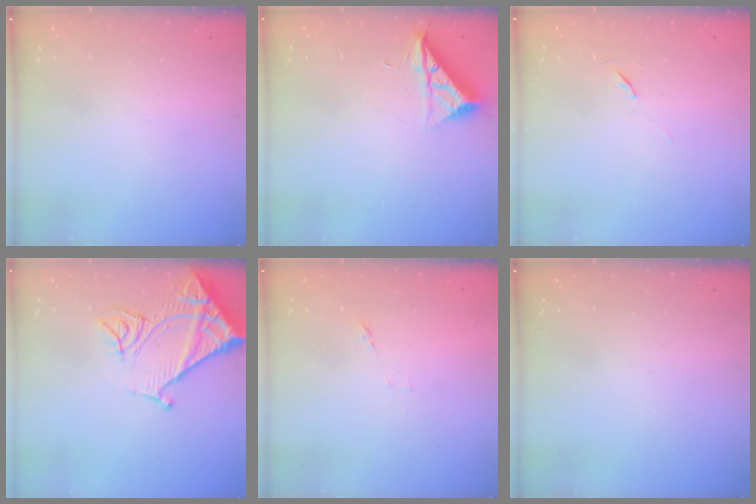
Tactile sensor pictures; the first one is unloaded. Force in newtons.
{"total": 6.6, "press": 6.6, "slide": 0.3}
{"total": 5.7, "press": 5.2, "slide": 2.4}
{"total": 14.3, "press": 14.2, "slide": 1.8}
{"total": 6.0, "press": 6.0, "slide": 0.5}
{"total": 0.0}